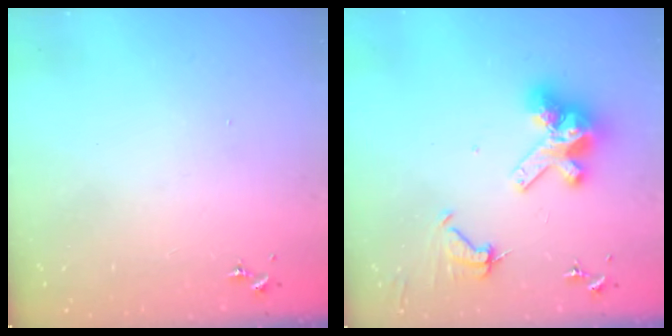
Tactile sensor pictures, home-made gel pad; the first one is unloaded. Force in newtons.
{"total": 13.3, "press": 13.2, "slide": 1.5}